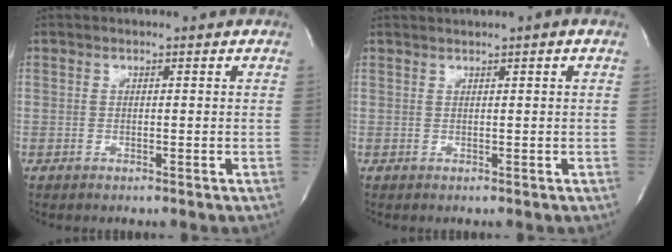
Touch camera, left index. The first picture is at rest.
{"total": 1.5, "force": [0.7, -0.4, 1.3], "torque": [-0.025, 0.008, 0.015]}